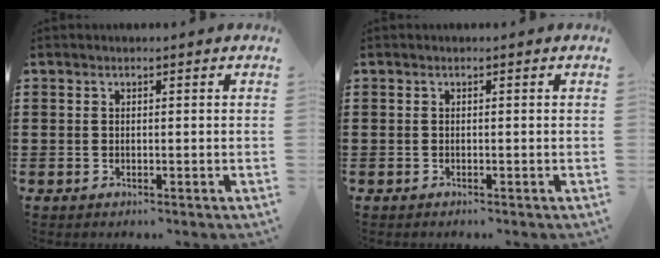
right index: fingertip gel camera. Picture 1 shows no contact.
{"total": 0.0}